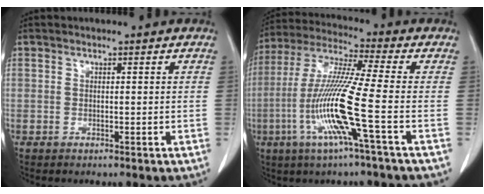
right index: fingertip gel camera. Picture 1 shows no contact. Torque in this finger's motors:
{"motor_torque": [2.14, 0.00, 0.64, 0.18]}